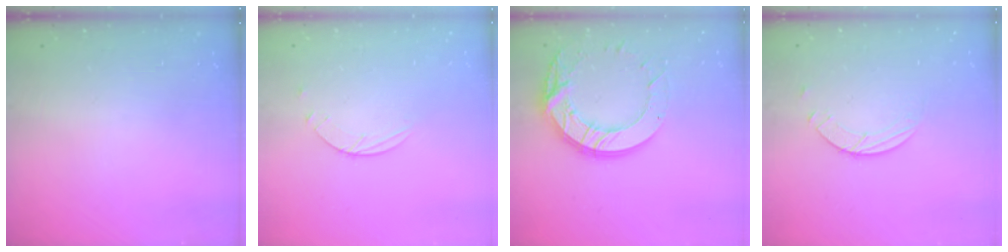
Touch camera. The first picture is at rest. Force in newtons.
{"total": 2.5, "press": 2.4, "slide": 0.3}
{"total": 15.8, "press": 15.8, "slide": 1.1}
{"total": 2.6, "press": 2.6, "slide": 0.3}